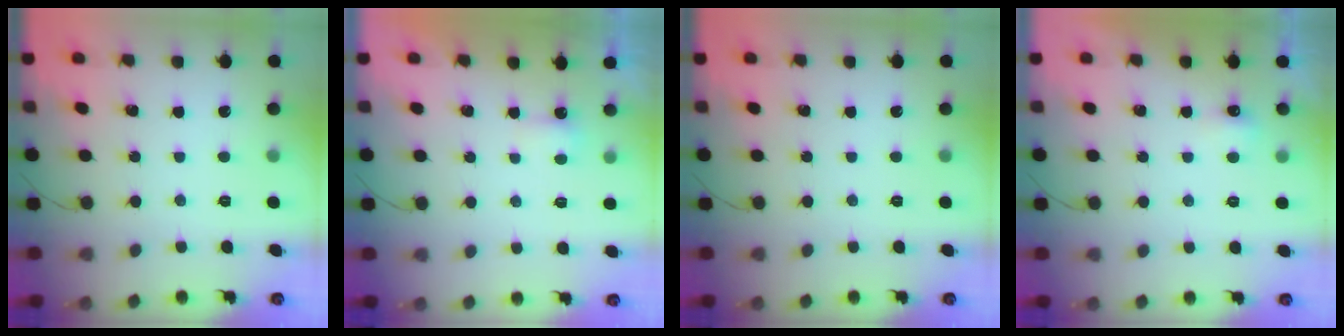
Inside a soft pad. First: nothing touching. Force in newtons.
{"total": 2.8, "press": 2.7, "slide": 0.7}
{"total": 0.0}
{"total": 3.7, "press": 3.6, "slide": 0.7}